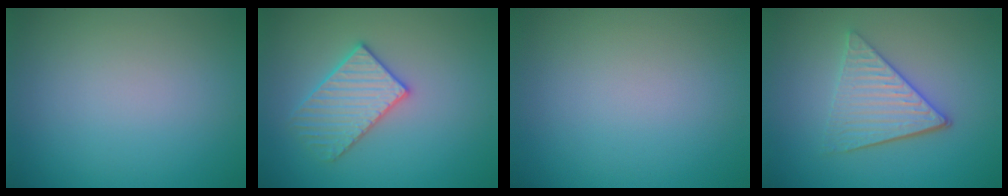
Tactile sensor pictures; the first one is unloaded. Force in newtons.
{"total": 3.2, "press": 3.2, "slide": 0.4}
{"total": 0.0}
{"total": 4.3, "press": 3.4, "slide": 2.6}